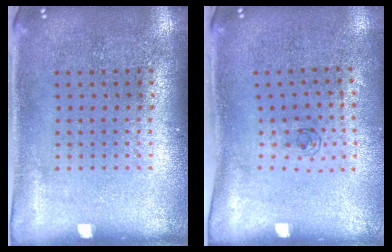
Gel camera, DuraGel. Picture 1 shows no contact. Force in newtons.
{"total": 0.5, "press": 0.3, "slide": 0.5}